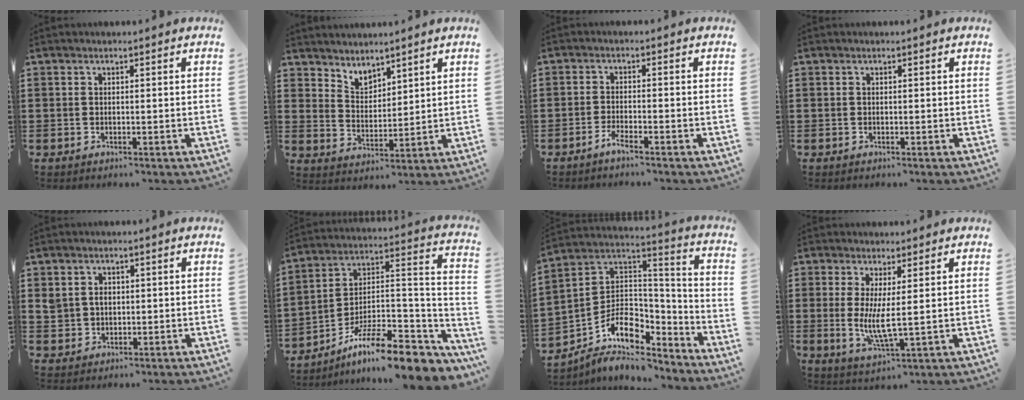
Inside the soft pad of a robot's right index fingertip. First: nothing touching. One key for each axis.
{"total": 3.6, "fx": 3.4, "fy": 1.2, "fz": -0.3, "tx": -0.010, "ty": -0.011, "tz": 0.064}
{"total": 2.1, "fx": -1.8, "fy": -0.1, "fz": 0.9, "tx": -0.024, "ty": -0.003, "tz": -0.037}
{"total": 0.0}
{"total": 2.6, "fx": 0.4, "fy": 2.3, "fz": 1.1, "tx": -0.031, "ty": 0.011, "tz": 0.005}
{"total": 11.6, "fx": -8.3, "fy": 3.1, "fz": 7.6, "tx": -0.125, "ty": 0.015, "tz": -0.150}
{"total": 8.4, "fx": -5.1, "fy": 5.6, "fz": 3.7, "tx": -0.071, "ty": -0.010, "tz": -0.092}
{"total": 5.6, "fx": 0.6, "fy": 1.2, "fz": 5.4, "tx": -0.103, "ty": -0.011, "tz": 0.008}